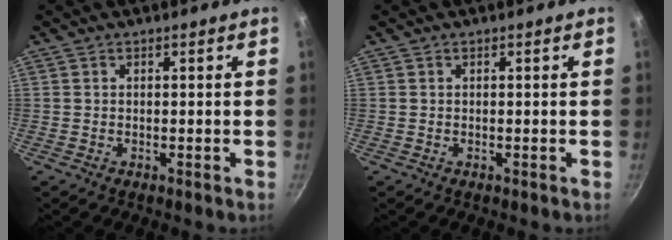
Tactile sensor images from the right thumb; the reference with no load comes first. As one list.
[{"total": 0.0}]